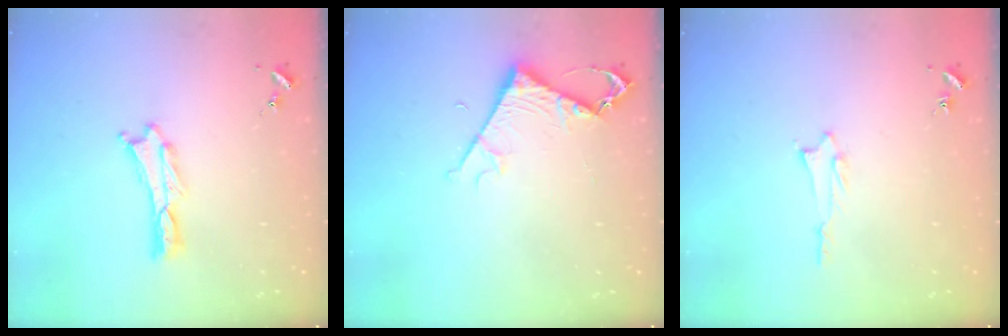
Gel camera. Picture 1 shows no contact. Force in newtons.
{"total": 5.3, "press": 5.2, "slide": 0.5}
{"total": 1.2, "press": 1.2, "slide": 0.1}